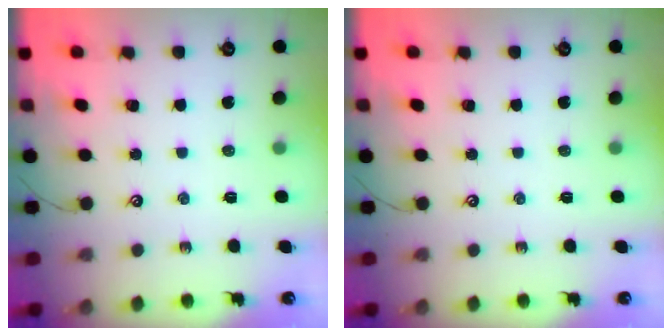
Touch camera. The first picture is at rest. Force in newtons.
{"total": 0.0}